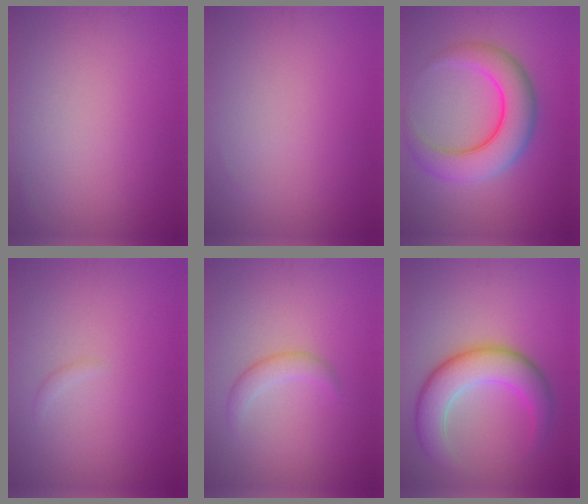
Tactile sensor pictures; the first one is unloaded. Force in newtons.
{"total": 0.0}
{"total": 7.0, "press": 7.0, "slide": 0.2}
{"total": 0.5, "press": 0.5, "slide": 0.1}
{"total": 1.9, "press": 1.9, "slide": 0.1}
{"total": 6.7, "press": 6.7, "slide": 0.1}